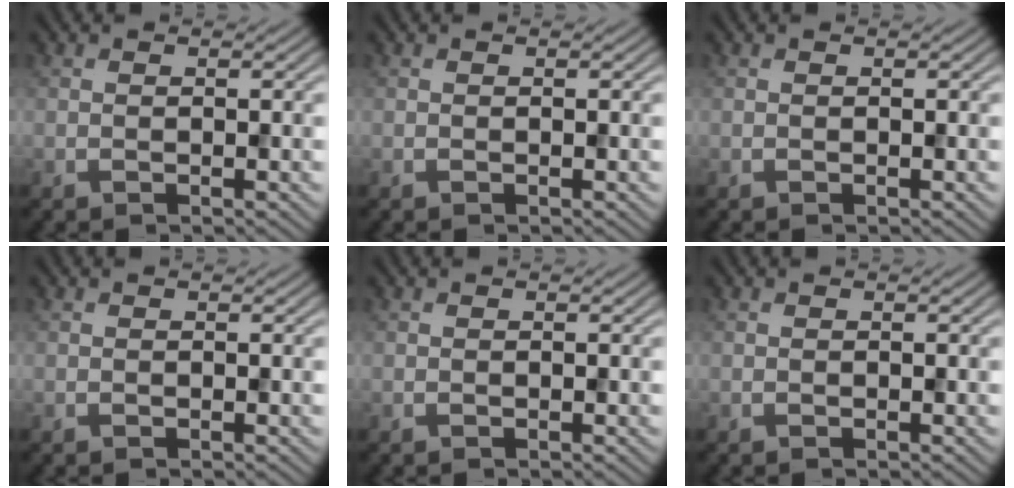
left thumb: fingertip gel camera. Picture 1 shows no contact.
{"total": 0.0}
{"total": 0.0}
{"total": 0.0}
{"total": 0.0}
{"total": 0.0}